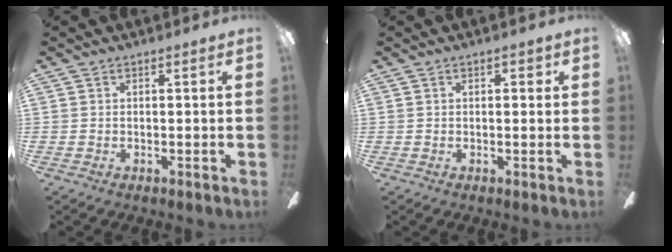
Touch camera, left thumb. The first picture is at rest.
{"total": 1.8, "force": [0.7, 0.8, 1.5], "torque": [-0.016, 0.000, 0.007]}